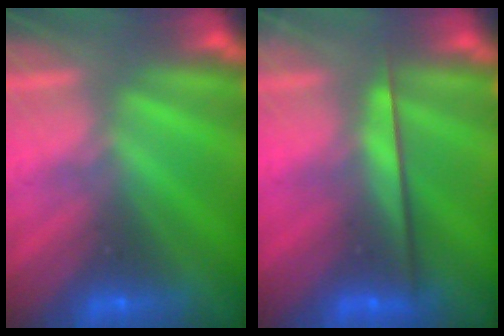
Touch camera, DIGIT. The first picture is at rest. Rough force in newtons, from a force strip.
{"total": 2.4}